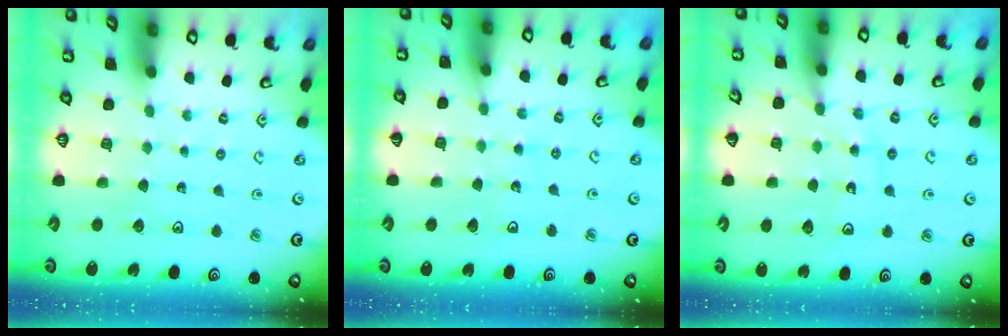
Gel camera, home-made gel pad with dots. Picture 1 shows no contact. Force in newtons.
{"total": 3.6, "press": 3.5, "slide": 0.4}
{"total": 12.8, "press": 12.6, "slide": 2.4}